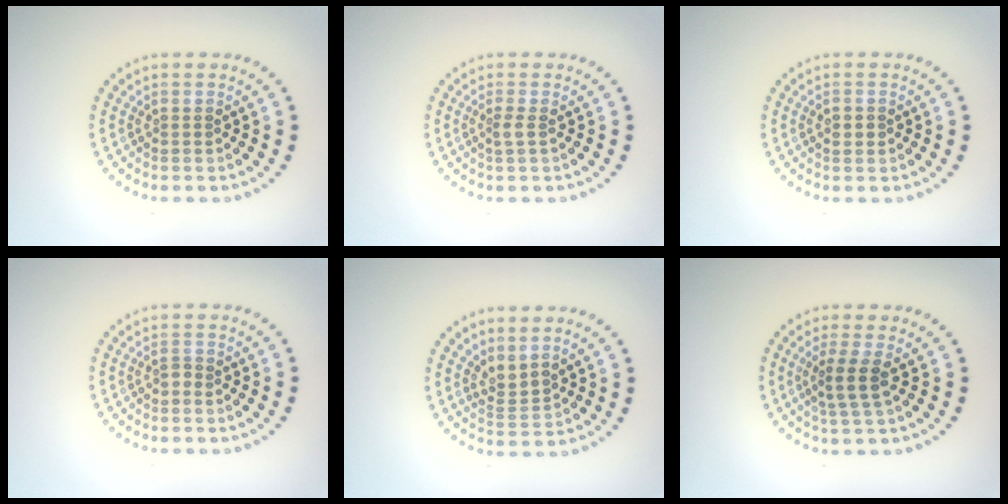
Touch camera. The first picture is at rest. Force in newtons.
{"total": 1.1, "press": 0.8, "slide": 0.7}
{"total": 1.1, "press": 1.1, "slide": 0.1}
{"total": 0.9, "press": 0.6, "slide": 0.7}
{"total": 2.1, "press": 1.4, "slide": 1.5}
{"total": 2.5, "press": 2.1, "slide": 1.4}